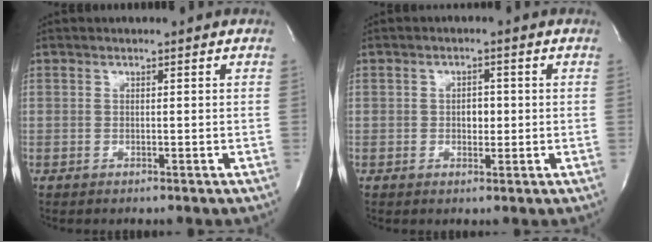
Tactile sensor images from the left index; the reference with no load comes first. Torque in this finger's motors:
{"motor_torque": [-0.24, 0.17, -0.05, 0.00]}